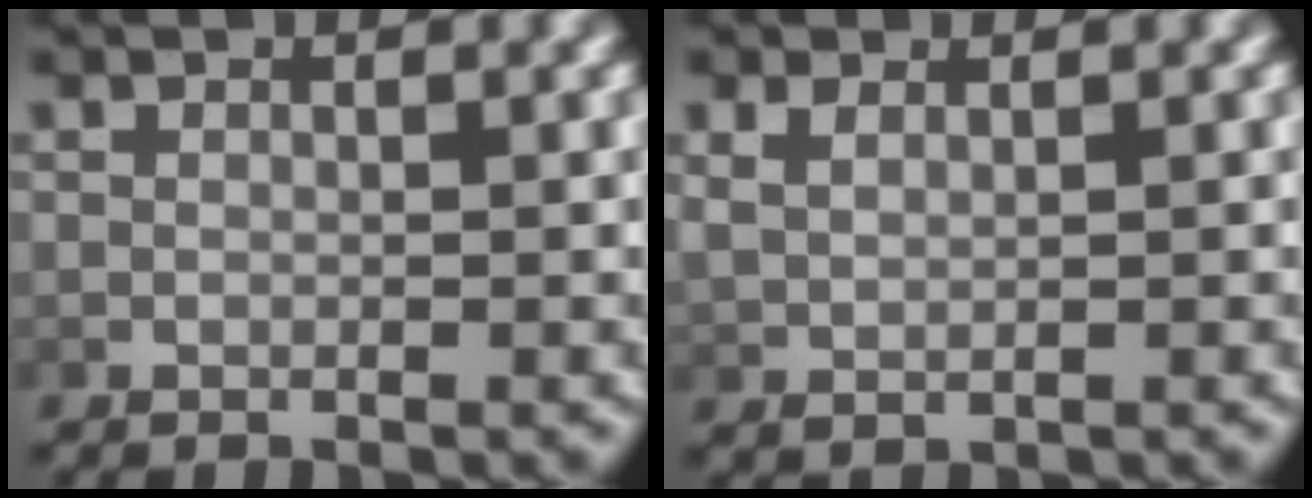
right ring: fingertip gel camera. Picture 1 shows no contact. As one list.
[{"total": 1.4, "force": [0.9, 0.6, 0.9], "torque": [-0.019, -0.001, 0.028]}]